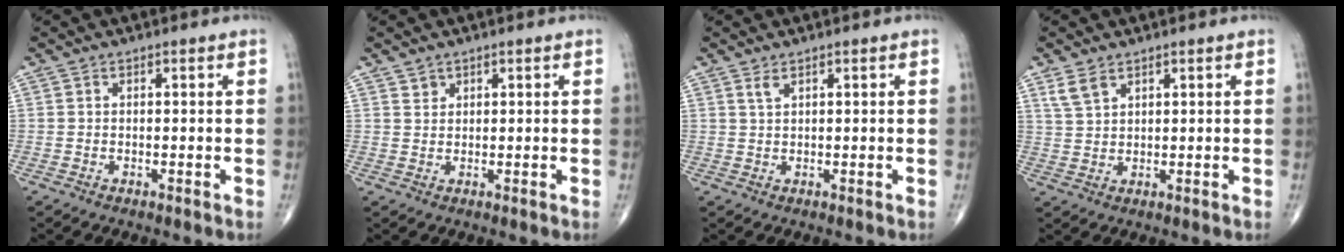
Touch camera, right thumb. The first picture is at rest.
{"total": 1.4, "force": [1.0, 0.9, 0.1], "torque": [0.012, -0.007, 0.015]}
{"total": 1.2, "force": [0.9, 0.2, 0.8], "torque": [-0.016, -0.002, 0.021]}
{"total": 3.4, "force": [2.3, 1.8, 1.7], "torque": [-0.033, -0.006, 0.056]}